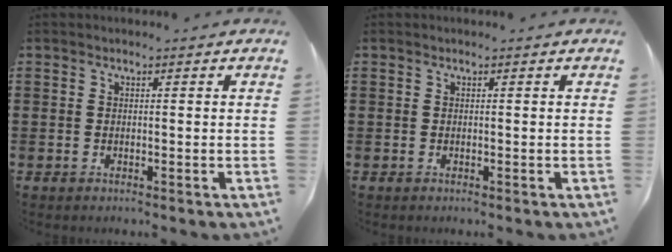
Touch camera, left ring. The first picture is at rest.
{"total": 0.0}